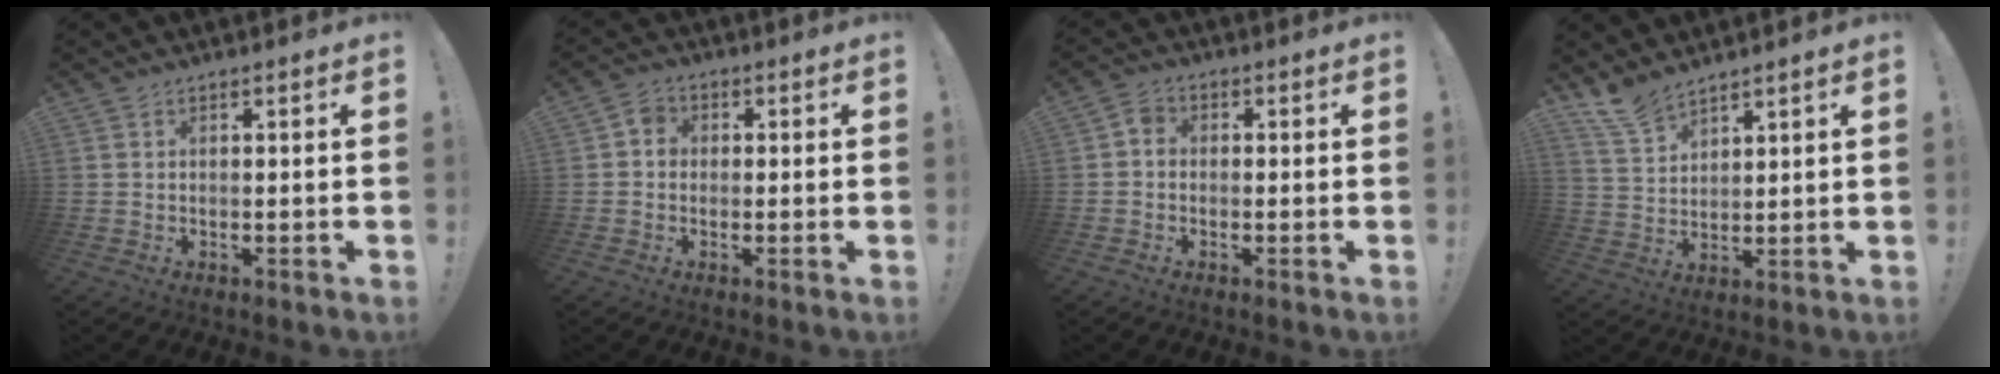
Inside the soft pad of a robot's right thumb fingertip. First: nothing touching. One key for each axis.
{"total": 3.9, "fx": -0.5, "fy": 3.4, "fz": 1.9, "tx": -0.030, "ty": 0.012, "tz": -0.009}
{"total": 3.1, "fx": -0.7, "fy": 2.5, "fz": 1.8, "tx": -0.031, "ty": 0.014, "tz": -0.012}
{"total": 7.6, "fx": 6.7, "fy": 2.7, "fz": 2.5, "tx": -0.046, "ty": -0.045, "tz": 0.128}